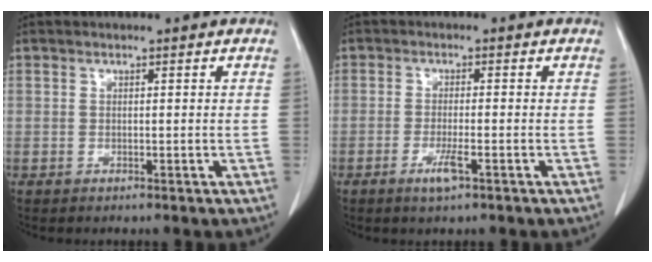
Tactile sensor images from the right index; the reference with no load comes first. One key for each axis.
{"total": 3.3, "fx": -1.7, "fy": 0.3, "fz": 2.8, "tx": -0.056, "ty": -0.005, "tz": -0.031}